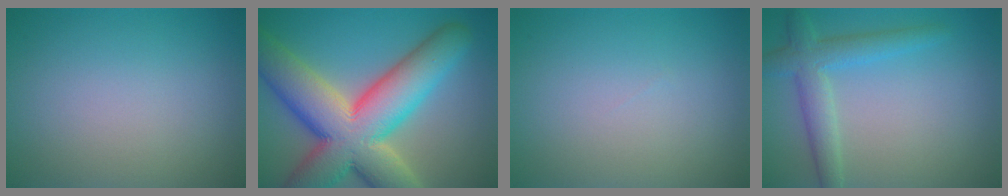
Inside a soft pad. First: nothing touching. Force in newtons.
{"total": 14.4, "press": 14.3, "slide": 1.3}
{"total": 0.0}
{"total": 3.8, "press": 3.8, "slide": 0.1}